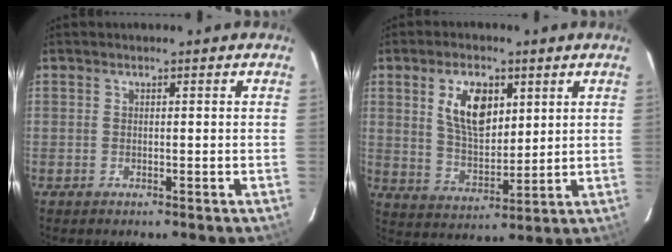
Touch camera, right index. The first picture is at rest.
{"total": 10.4, "force": [4.0, 5.6, 7.8], "torque": [-0.141, 0.008, 0.082]}